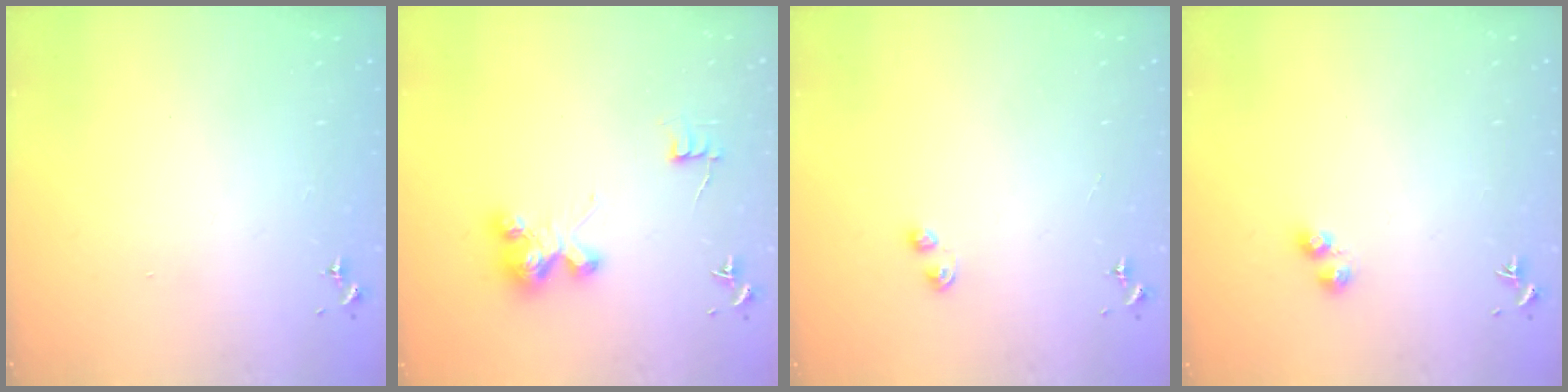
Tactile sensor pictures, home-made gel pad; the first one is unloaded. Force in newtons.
{"total": 6.9, "press": 6.9, "slide": 0.1}
{"total": 3.0, "press": 2.9, "slide": 0.6}
{"total": 2.8, "press": 2.8, "slide": 0.5}